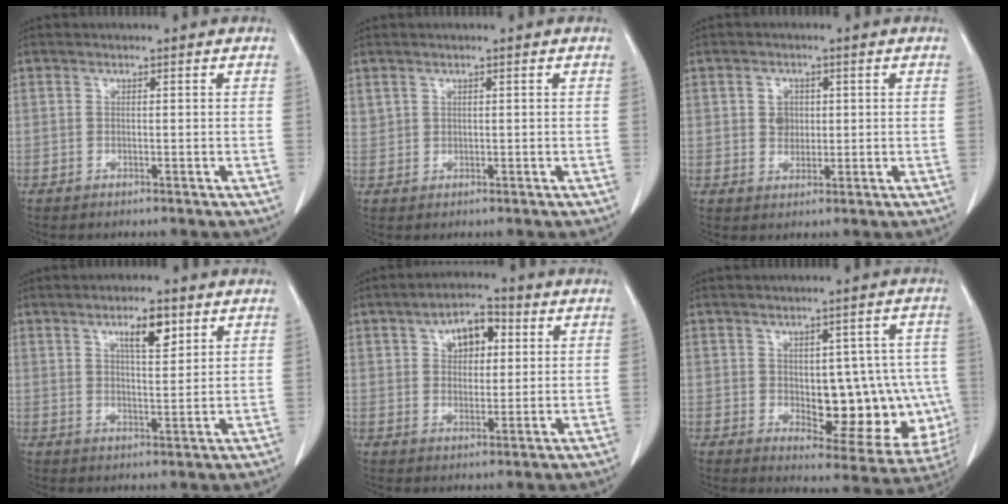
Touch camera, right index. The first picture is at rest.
{"total": 1.9, "force": [0.9, 1.6, 0.5], "torque": [-0.014, 0.015, 0.024]}
{"total": 3.6, "force": [0.5, 3.0, 2.0], "torque": [-0.033, 0.011, 0.016]}
{"total": 6.0, "force": [3.1, 1.8, 4.9], "torque": [-0.083, 0.001, 0.053]}
{"total": 8.3, "force": [2.8, 4.9, 6.1], "torque": [-0.108, 0.024, 0.047]}
{"total": 18.1, "force": [-1.9, 8.7, 15.7], "torque": [-0.178, 0.022, 0.005]}